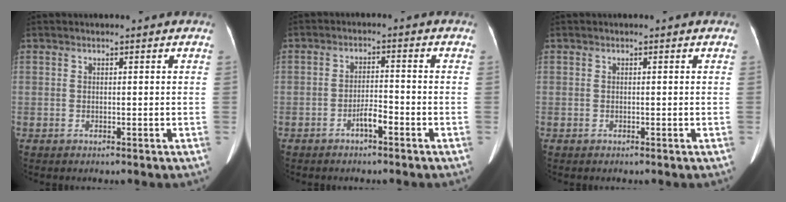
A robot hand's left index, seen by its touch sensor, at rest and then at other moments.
{"total": 2.8, "force": [-1.9, 0.5, 2.0], "torque": [-0.036, 0.003, -0.034]}
{"total": 0.0}